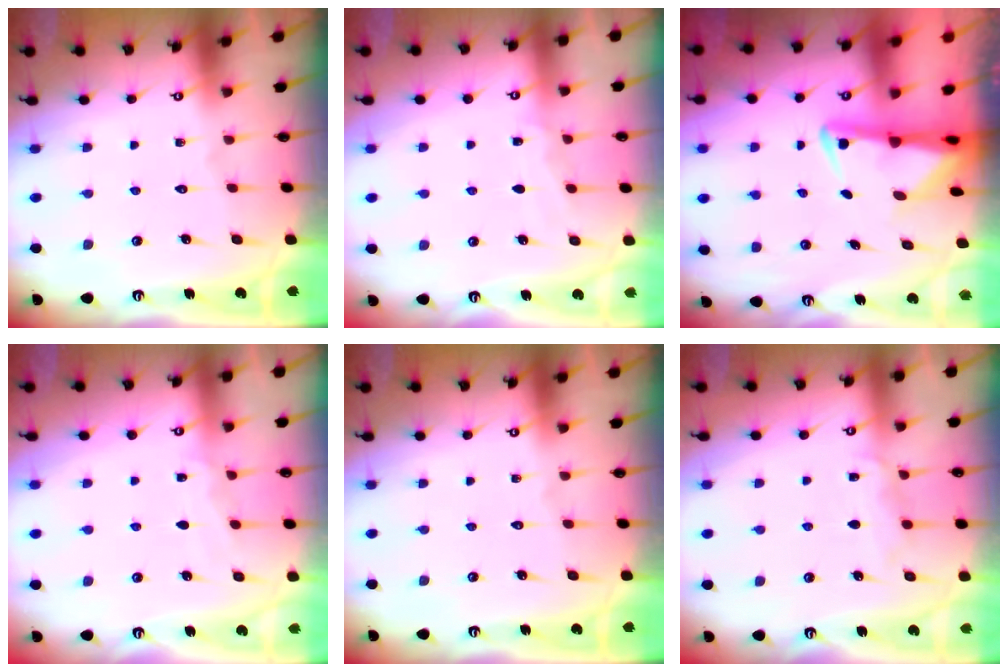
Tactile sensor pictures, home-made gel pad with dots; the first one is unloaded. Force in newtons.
{"total": 3.9, "press": 3.8, "slide": 0.5}
{"total": 3.3, "press": 3.2, "slide": 0.7}
{"total": 3.9, "press": 3.8, "slide": 0.5}
{"total": 0.0}
{"total": 5.9, "press": 5.9, "slide": 0.5}